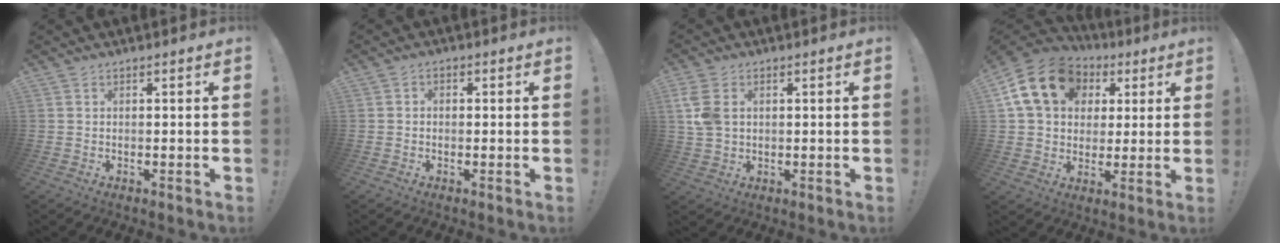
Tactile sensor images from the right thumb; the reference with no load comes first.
{"total": 1.7, "force": [-0.9, 1.2, 0.9], "torque": [-0.019, 0.009, -0.016]}
{"total": 6.9, "force": [2.2, 4.9, 4.4], "torque": [-0.090, -0.006, 0.040]}
{"total": 18.6, "force": [6.7, 14.1, 10.2], "torque": [-0.167, -0.014, 0.132]}